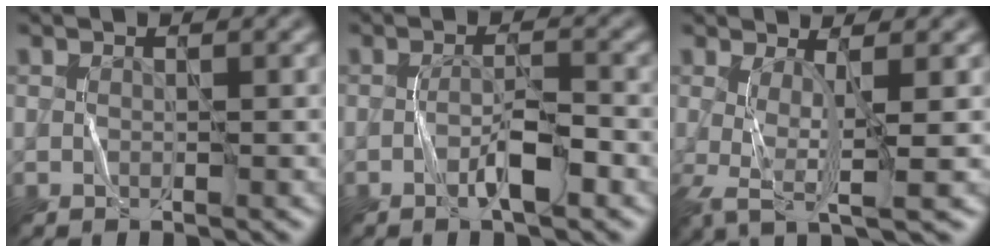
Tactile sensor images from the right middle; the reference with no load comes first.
{"total": 2.7, "force": [-1.7, 0.3, 2.1], "torque": [-0.039, 0.018, -0.029]}
{"total": 4.7, "force": [-1.3, 1.0, 4.4], "torque": [-0.080, 0.004, -0.024]}